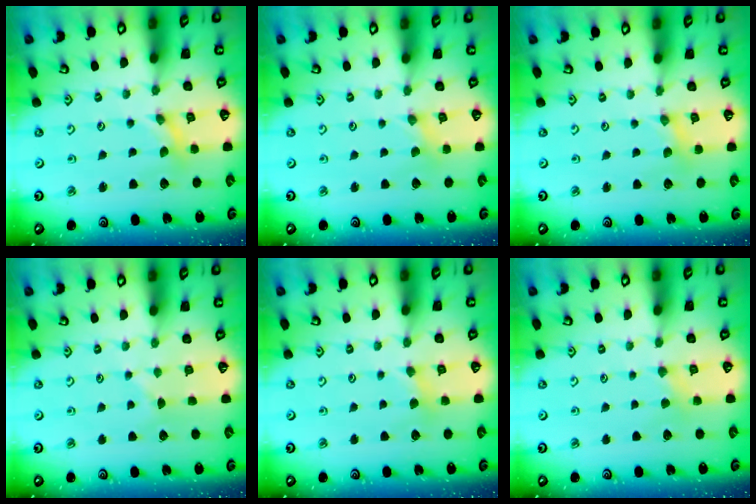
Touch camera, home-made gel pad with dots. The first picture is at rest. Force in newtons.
{"total": 0.0}
{"total": 0.6, "press": 0.6, "slide": 0.1}
{"total": 2.9, "press": 2.9, "slide": 0.5}
{"total": 3.5, "press": 3.4, "slide": 0.3}
{"total": 3.0, "press": 3.0, "slide": 0.5}